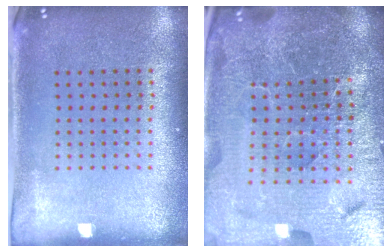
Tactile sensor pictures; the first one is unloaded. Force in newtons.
{"total": 6.5, "press": 5.8, "slide": 3.0}